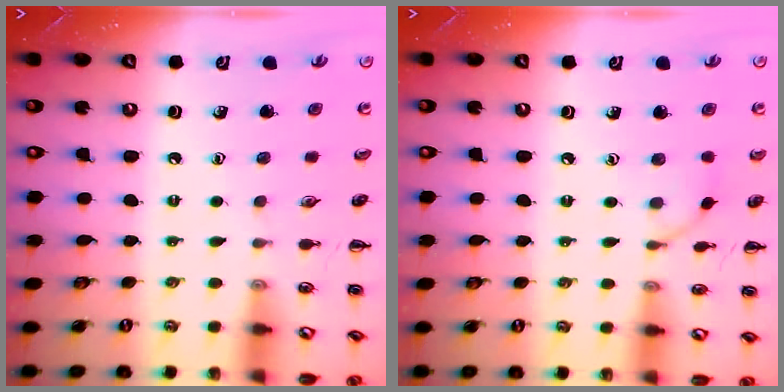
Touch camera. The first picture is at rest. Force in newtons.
{"total": 5.2, "press": 5.1, "slide": 1.2}